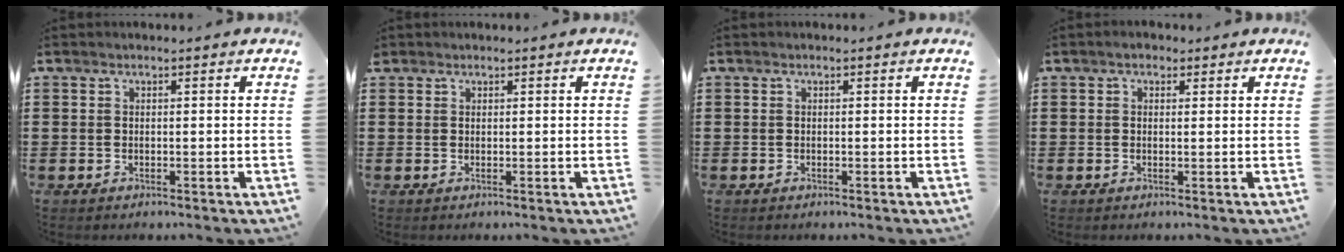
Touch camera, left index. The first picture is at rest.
{"total": 0.7, "force": [0.6, 0.4, 0.1], "torque": [-0.004, 0.003, 0.011]}
{"total": 0.0}
{"total": 1.0, "force": [0.5, 0.8, 0.5], "torque": [-0.011, 0.006, 0.008]}